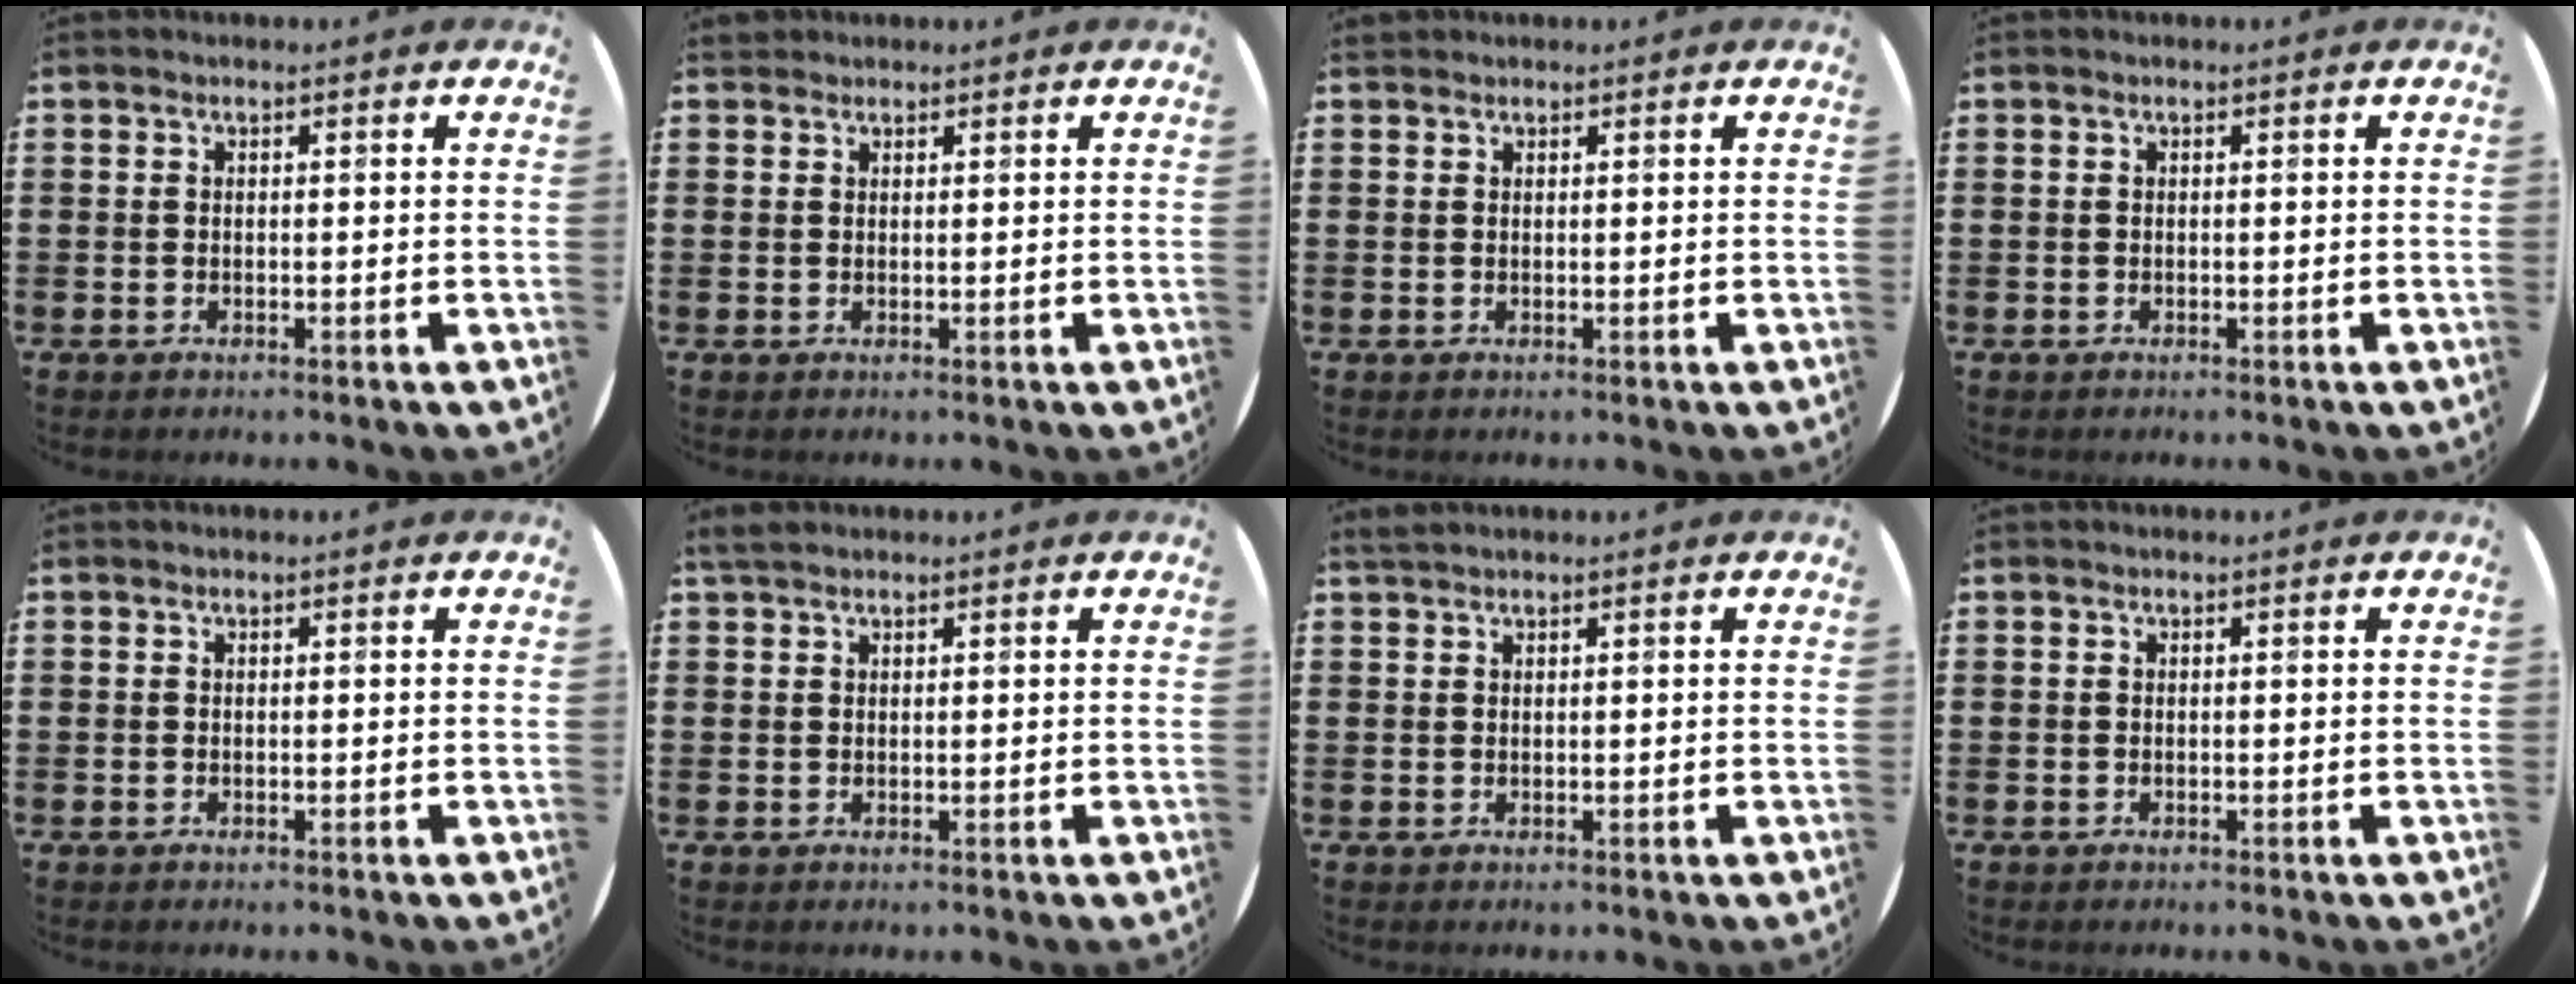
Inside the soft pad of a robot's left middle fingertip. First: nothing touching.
{"total": 1.0, "force": [1.0, 0.4, 0.0], "torque": [-0.002, 0.004, 0.019]}
{"total": 0.5, "force": [0.5, 0.2, -0.1], "torque": [0.001, 0.003, 0.010]}
{"total": 0.0}
{"total": 0.0}
{"total": 1.2, "force": [1.1, 0.3, 0.4], "torque": [-0.011, 0.003, 0.021]}
{"total": 0.7, "force": [0.7, -0.1, 0.0], "torque": [-0.002, 0.000, 0.015]}
{"total": 0.0}